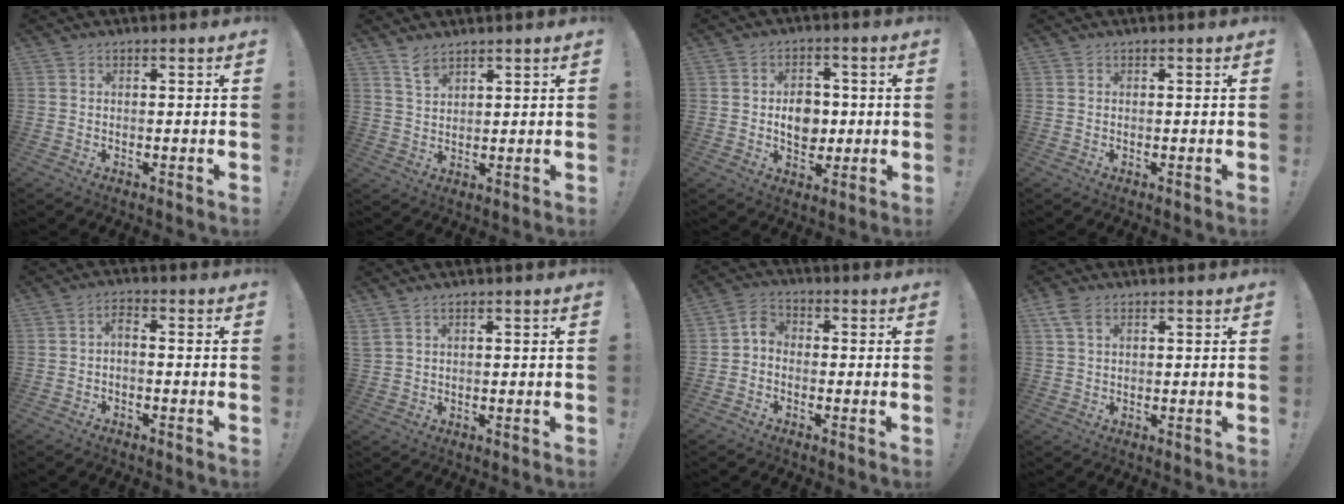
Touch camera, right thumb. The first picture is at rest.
{"total": 4.8, "force": [3.8, 2.0, 1.9], "torque": [-0.032, -0.026, 0.072]}
{"total": 8.6, "force": [-0.3, 6.9, 5.1], "torque": [-0.069, 0.006, -0.004]}
{"total": 0.0}
{"total": 2.6, "force": [-1.4, 0.7, 2.0], "torque": [-0.045, 0.007, -0.028]}
{"total": 2.3, "force": [1.5, 1.0, 1.4], "torque": [-0.029, -0.001, 0.030]}
{"total": 3.9, "force": [-1.7, 2.8, 2.1], "torque": [-0.042, 0.013, -0.032]}
{"total": 4.2, "force": [2.2, 2.2, 2.9], "torque": [-0.052, -0.007, 0.041]}